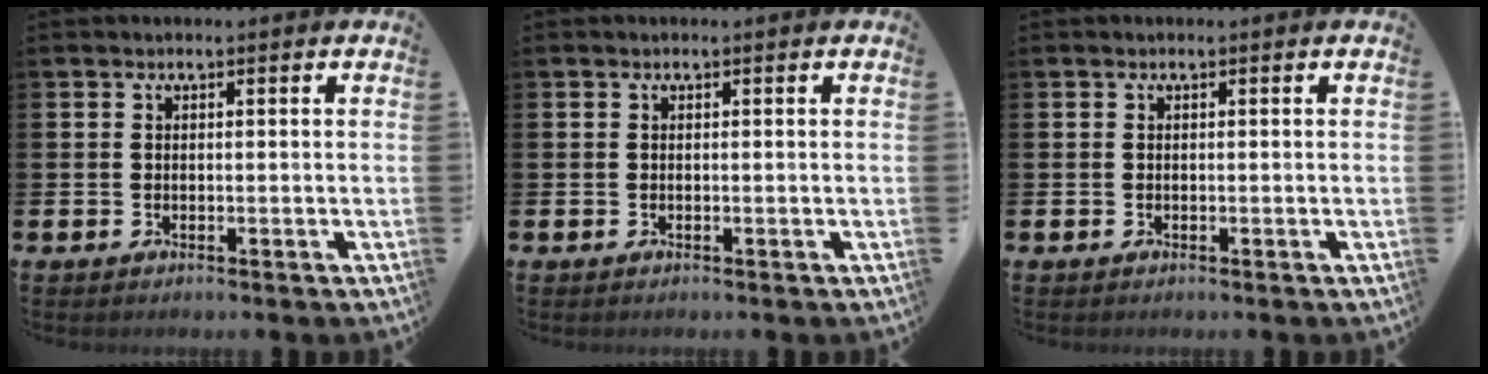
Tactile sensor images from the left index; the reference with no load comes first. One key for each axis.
{"total": 0.0}
{"total": 0.0}